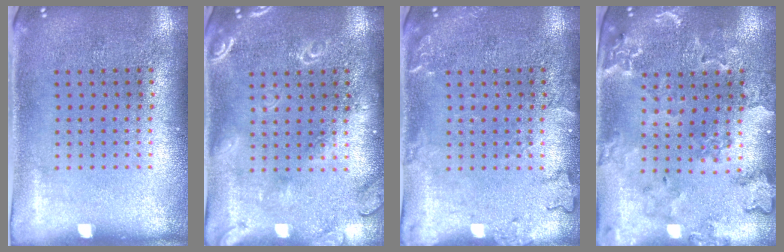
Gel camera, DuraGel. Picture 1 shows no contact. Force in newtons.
{"total": 2.9, "press": 2.9, "slide": 0.4}
{"total": 1.9, "press": 1.9, "slide": 0.3}
{"total": 1.4, "press": 1.4, "slide": 0.3}